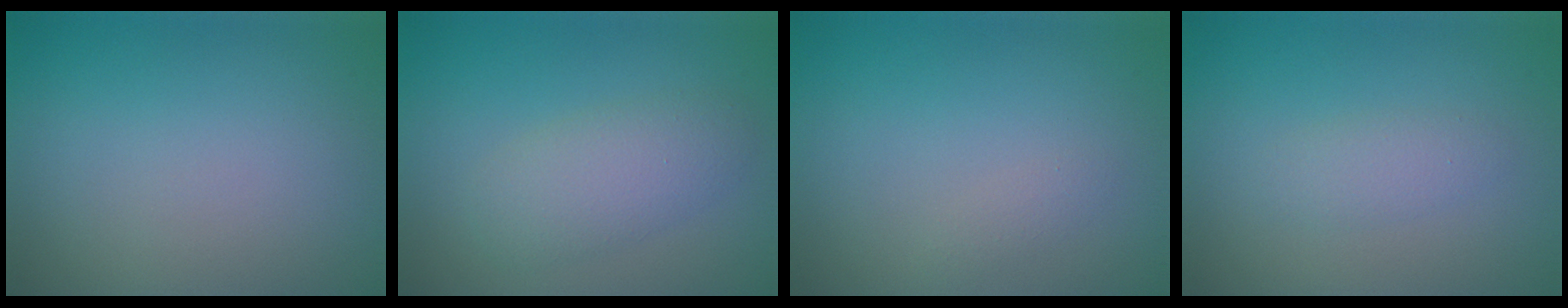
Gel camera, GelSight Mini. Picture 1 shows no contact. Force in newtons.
{"total": 3.2, "press": 3.2, "slide": 0.1}
{"total": 0.7, "press": 0.7, "slide": 0.1}
{"total": 1.6, "press": 1.6, "slide": 0.1}